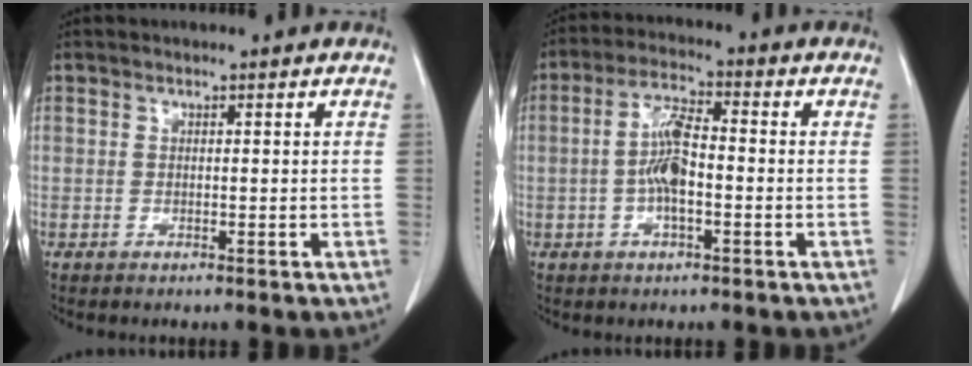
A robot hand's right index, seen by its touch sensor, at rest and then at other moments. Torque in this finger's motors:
{"motor_torque": [1.20, -0.21, 0.32, 0.14]}